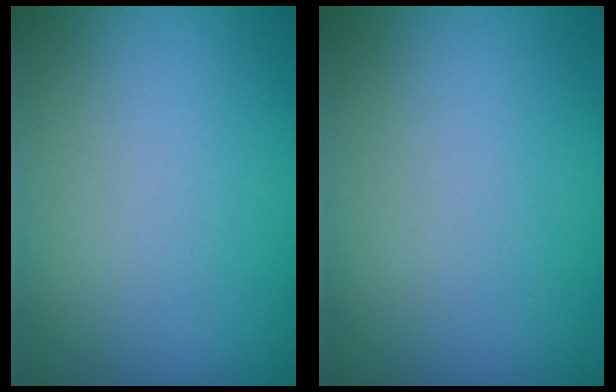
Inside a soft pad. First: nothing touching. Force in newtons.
{"total": 0.0}